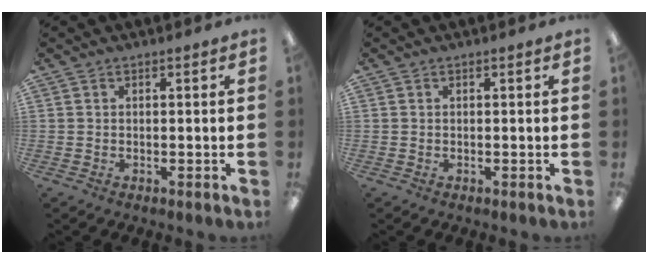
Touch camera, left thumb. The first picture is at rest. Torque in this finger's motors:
{"motor_torque": [-0.18, 0.17, 0.02, 0.01, 0.00]}